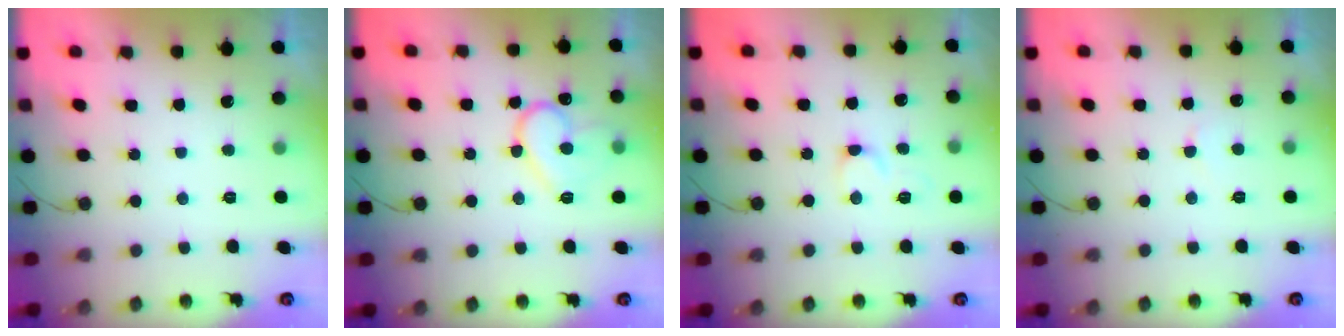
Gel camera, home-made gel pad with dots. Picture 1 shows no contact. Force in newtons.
{"total": 12.8, "press": 12.7, "slide": 1.2}
{"total": 4.3, "press": 4.2, "slide": 0.5}
{"total": 2.4, "press": 2.4, "slide": 0.2}